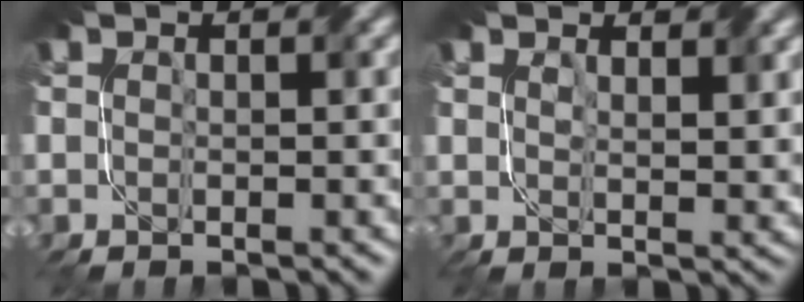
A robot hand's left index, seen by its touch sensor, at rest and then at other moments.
{"total": 2.9, "force": [2.2, 0.9, 1.8], "torque": [-0.036, 0.000, 0.039]}